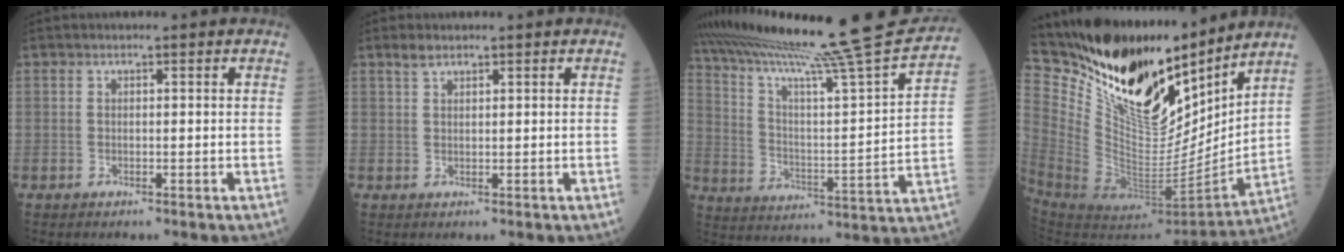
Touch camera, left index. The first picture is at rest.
{"total": 1.5, "force": [1.3, 0.4, 0.8], "torque": [-0.019, 0.009, 0.028]}
{"total": 25.2, "force": [22.7, -2.5, 10.6], "torque": [-0.189, -0.066, 0.327]}
{"total": 23.9, "force": [20.0, 5.7, 11.7], "torque": [-0.223, -0.039, 0.355]}